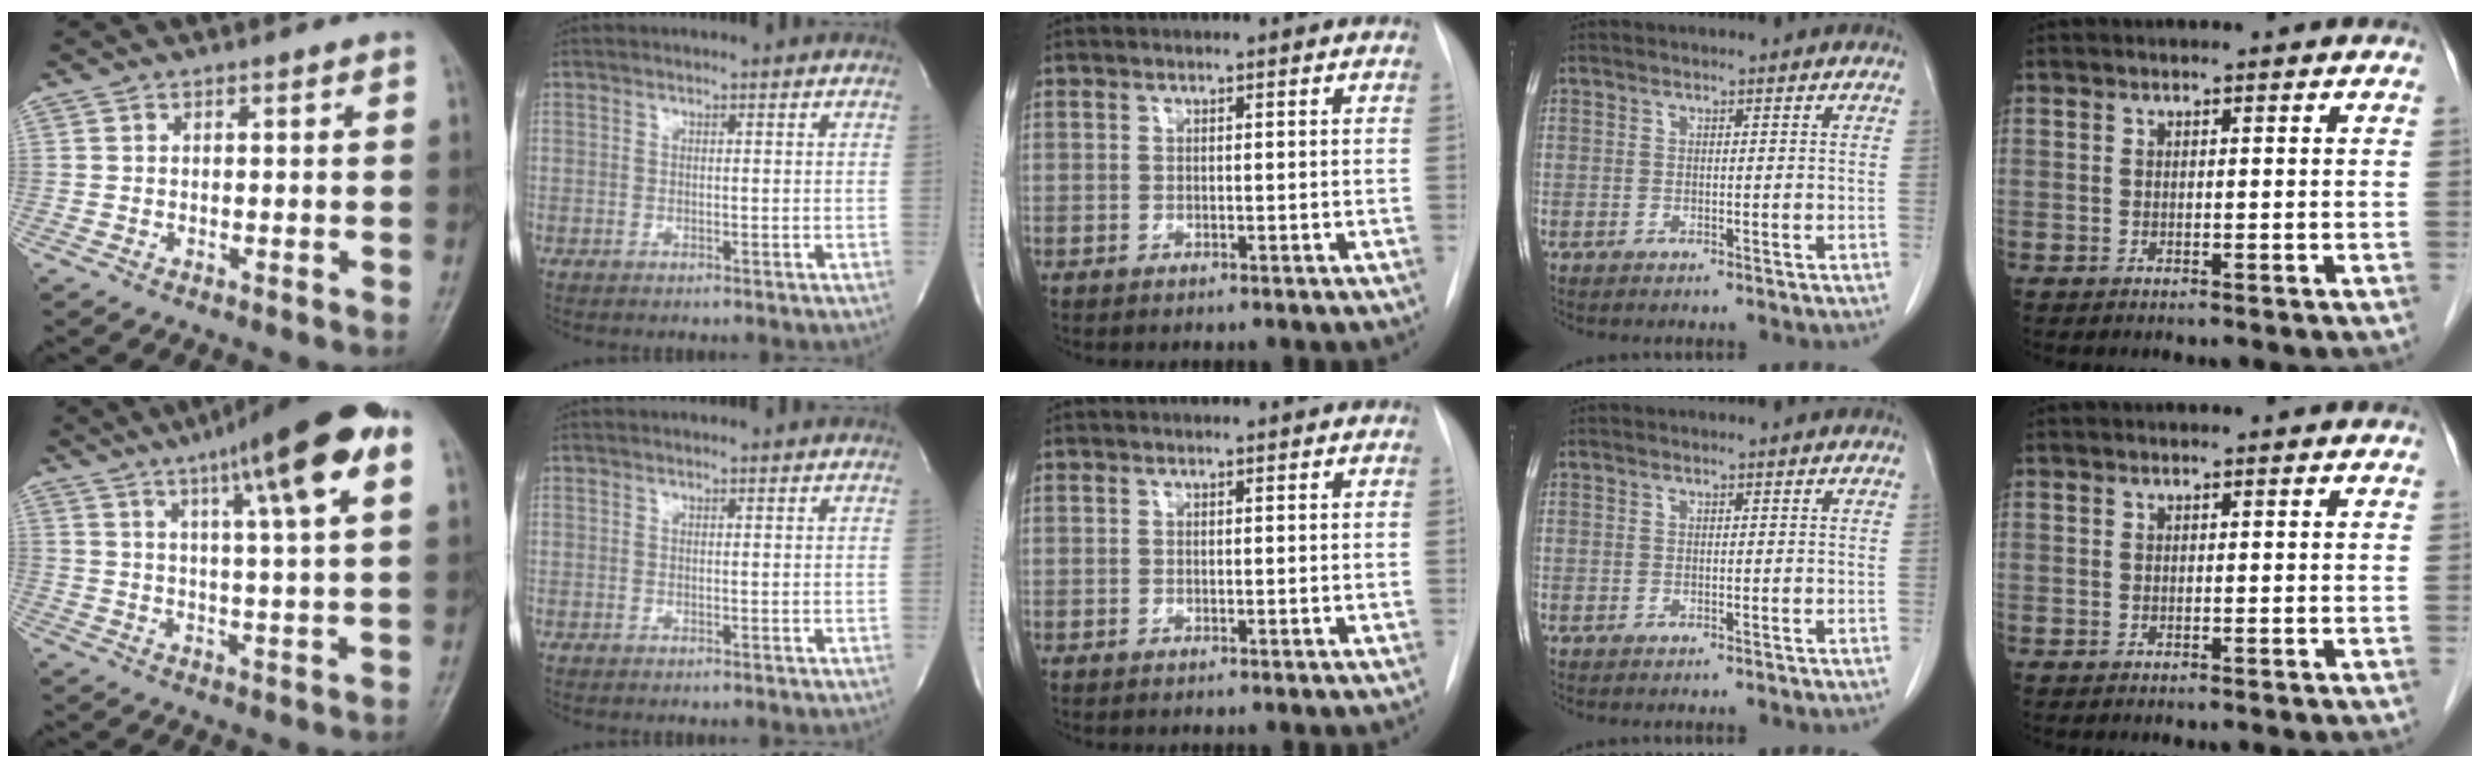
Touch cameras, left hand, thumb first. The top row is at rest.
{"thumb": {"total": 17.4, "force": [8.3, 2.4, 15.1], "torque": [-0.217, -0.004, 0.118]}}